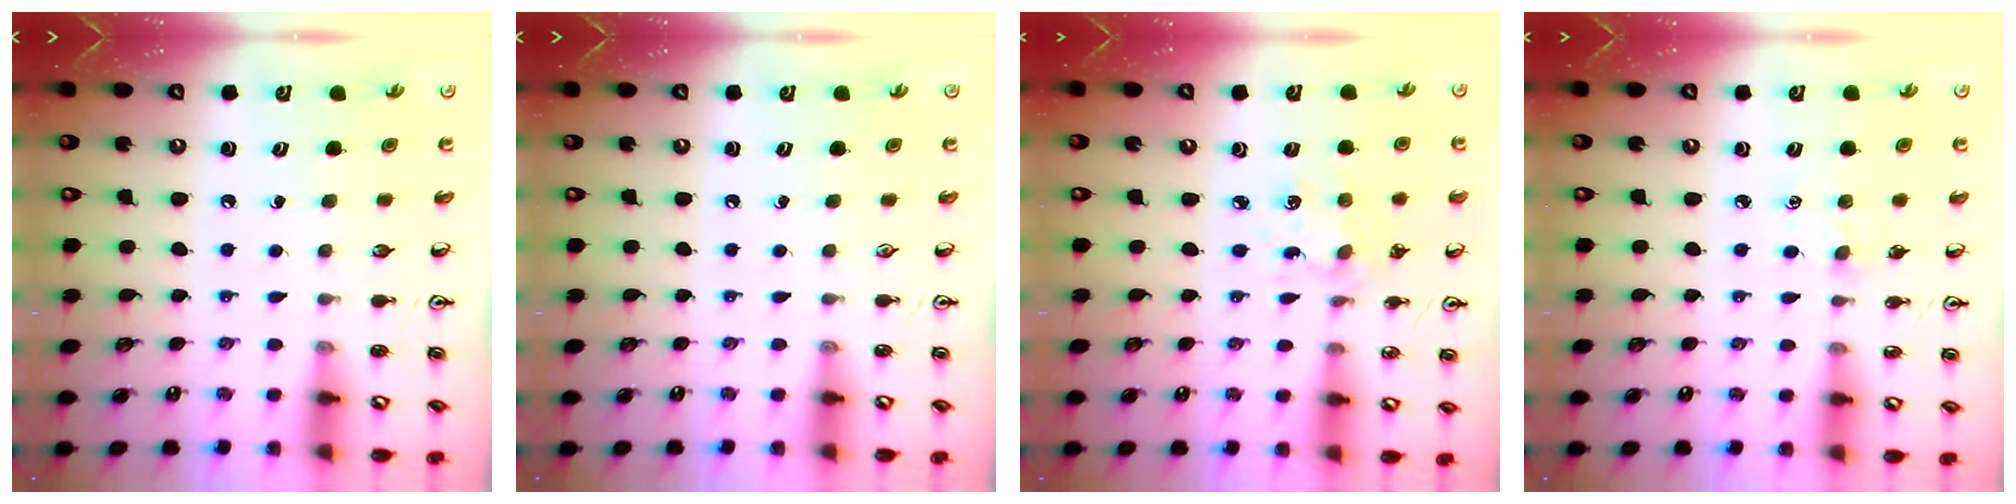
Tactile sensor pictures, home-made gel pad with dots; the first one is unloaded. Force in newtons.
{"total": 0.0}
{"total": 2.8, "press": 2.7, "slide": 0.7}
{"total": 2.6, "press": 2.6, "slide": 0.4}